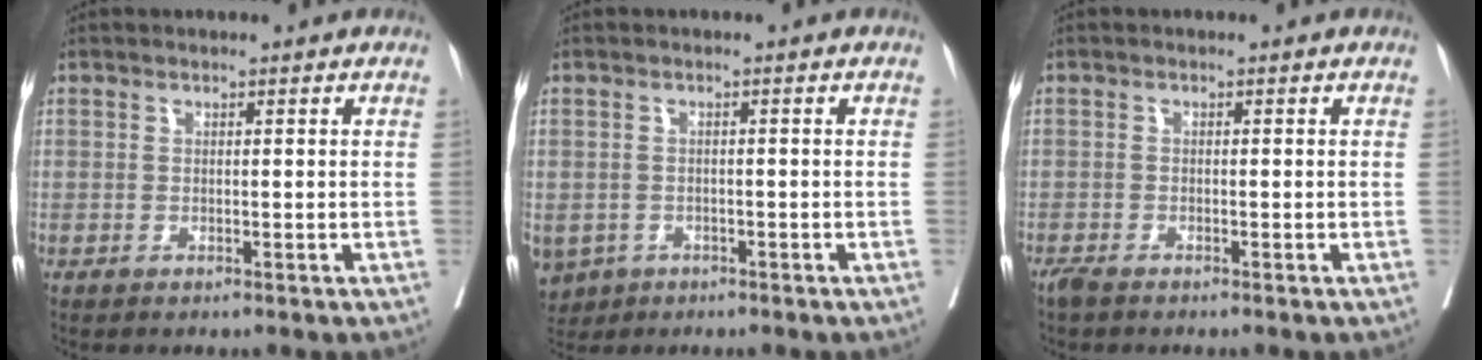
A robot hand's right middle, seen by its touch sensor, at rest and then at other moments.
{"total": 6.6, "force": [-3.3, 5.3, 2.0], "torque": [-0.055, -0.001, -0.048]}
{"total": 1.4, "force": [-1.2, 0.2, 0.7], "torque": [-0.019, -0.005, -0.025]}